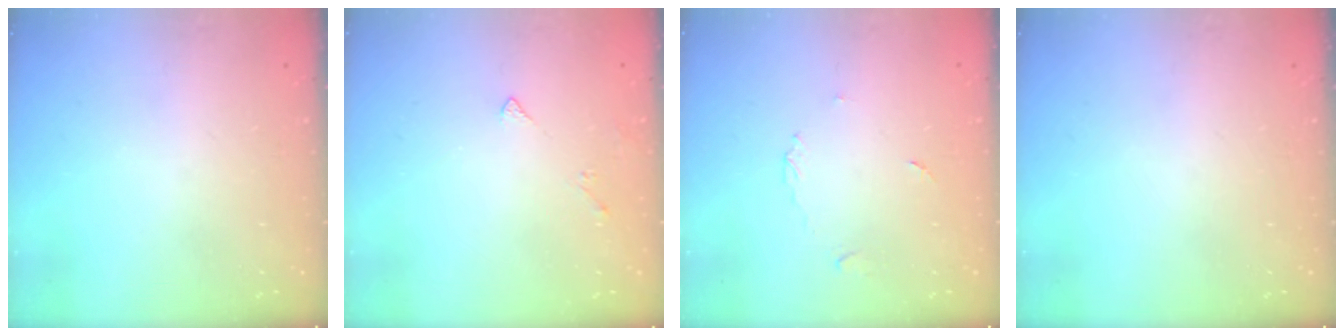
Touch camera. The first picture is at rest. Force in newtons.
{"total": 3.3, "press": 3.3, "slide": 0.6}
{"total": 2.7, "press": 2.7, "slide": 0.4}
{"total": 0.0}